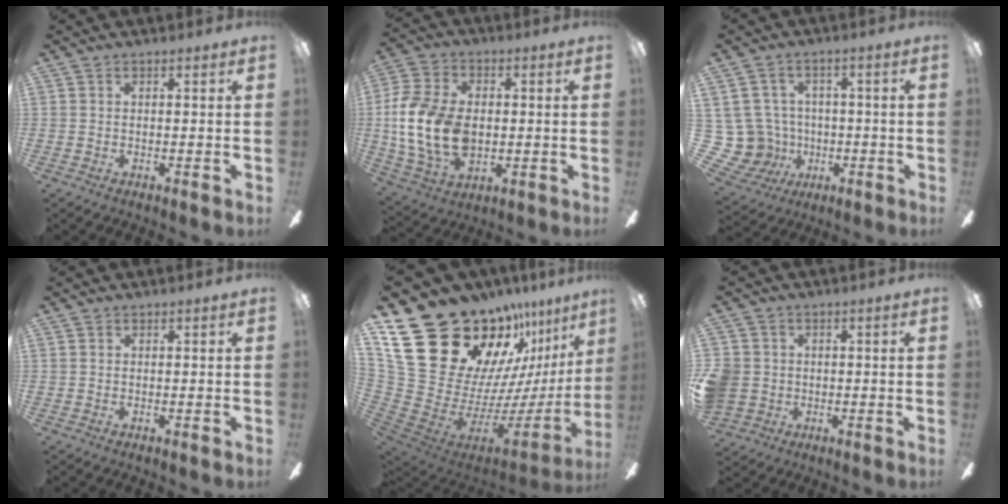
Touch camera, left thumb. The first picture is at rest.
{"total": 16.5, "force": [-0.8, 11.1, 12.2], "torque": [-0.273, 0.013, -0.014]}
{"total": 11.3, "force": [-0.8, 10.7, 3.4], "torque": [-0.125, 0.009, -0.003]}
{"total": 0.0}
{"total": 29.5, "force": [20.3, 15.1, 15.3], "torque": [-0.251, -0.180, 0.426]}
{"total": 6.3, "force": [0.0, 6.0, 1.8], "torque": [-0.064, 0.008, 0.002]}